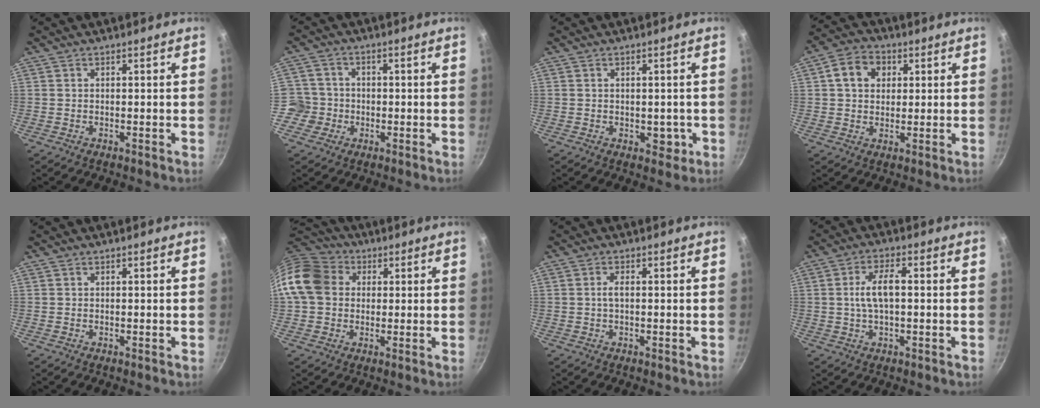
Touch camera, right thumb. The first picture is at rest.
{"total": 5.6, "force": [-1.6, 5.4, 0.8], "torque": [0.023, 0.018, -0.038]}
{"total": 2.9, "force": [-0.6, 2.1, 2.0], "torque": [-0.004, 0.000, -0.006]}
{"total": 7.6, "force": [2.2, 6.0, 4.1], "torque": [-0.049, 0.008, 0.026]}
{"total": 0.0}
{"total": 12.6, "force": [1.8, 10.5, 6.8], "torque": [-0.105, 0.027, 0.017]}
{"total": 1.7, "force": [0.0, 0.7, 1.5], "torque": [-0.033, 0.005, -0.001]}
{"total": 6.4, "force": [0.3, 2.6, 5.8], "torque": [-0.112, 0.017, 0.003]}